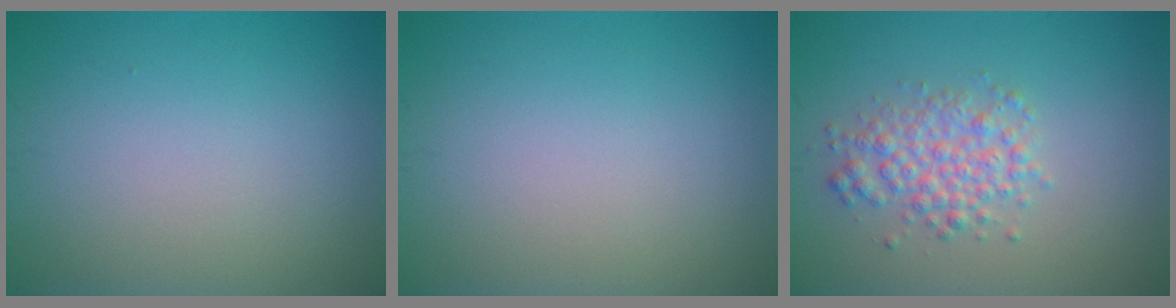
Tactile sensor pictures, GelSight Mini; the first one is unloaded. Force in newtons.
{"total": 0.0}
{"total": 3.2, "press": 3.2, "slide": 0.1}